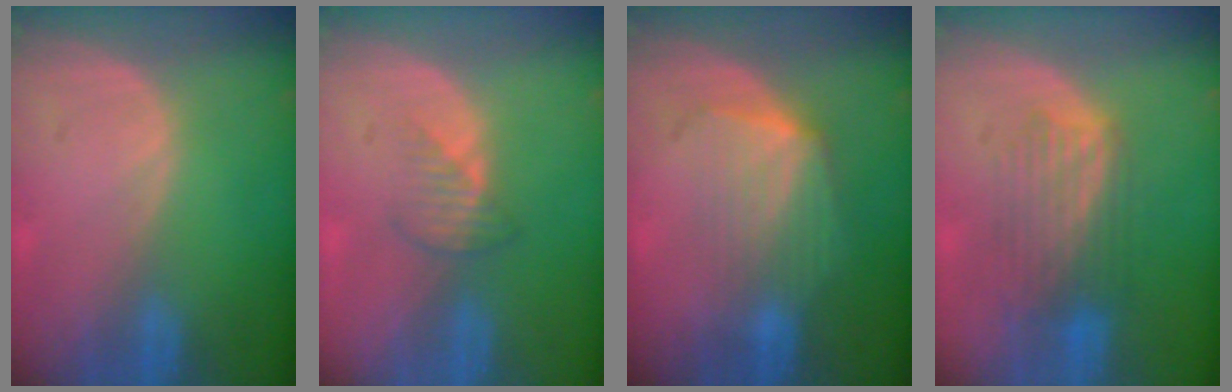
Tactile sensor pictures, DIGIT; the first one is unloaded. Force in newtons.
{"total": 2.5, "press": 2.5, "slide": 0.3}
{"total": 7.1, "press": 6.5, "slide": 2.9}
{"total": 6.1, "press": 6.1, "slide": 0.6}